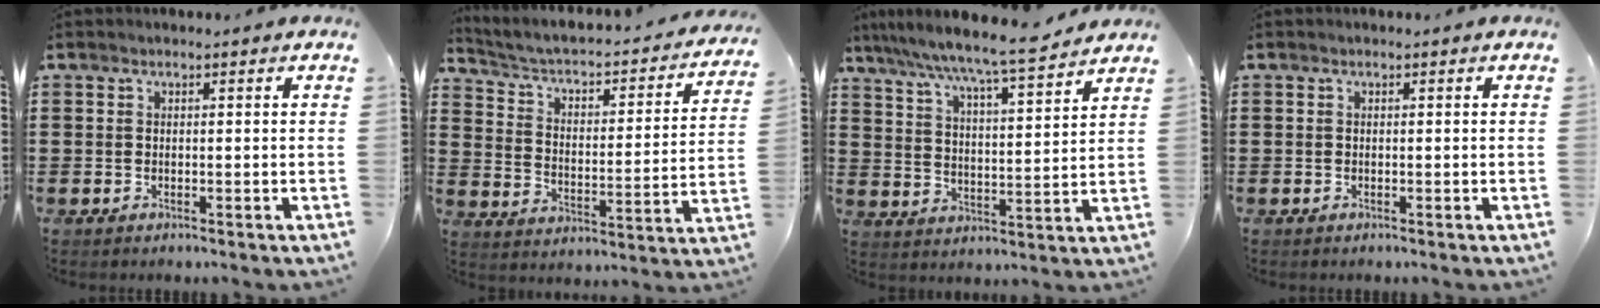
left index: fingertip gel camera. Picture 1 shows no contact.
{"total": 2.7, "force": [1.6, 1.1, 1.9], "torque": [-0.051, -0.024, 0.014]}
{"total": 6.8, "force": [6.3, -0.5, 2.7], "torque": [-0.078, -0.041, 0.101]}
{"total": 0.0}